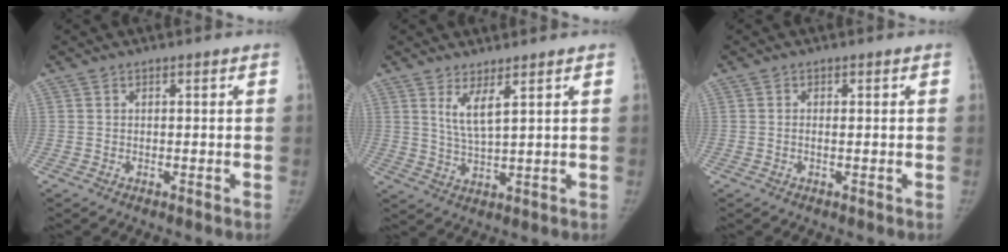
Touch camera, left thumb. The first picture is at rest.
{"total": 4.5, "force": [2.5, 0.6, 3.7], "torque": [-0.076, -0.033, 0.057]}
{"total": 0.5, "force": [-0.1, 0.1, 0.5], "torque": [-0.016, 0.003, -0.001]}